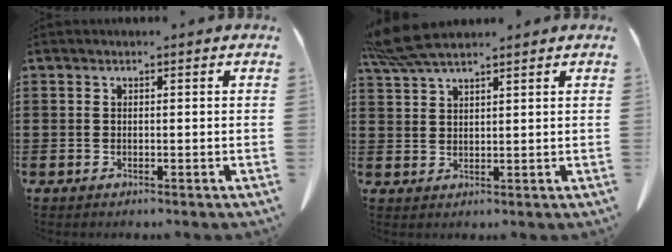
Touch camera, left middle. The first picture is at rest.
{"total": 5.9, "force": [4.8, 0.8, 3.3], "torque": [-0.076, -0.007, 0.092]}